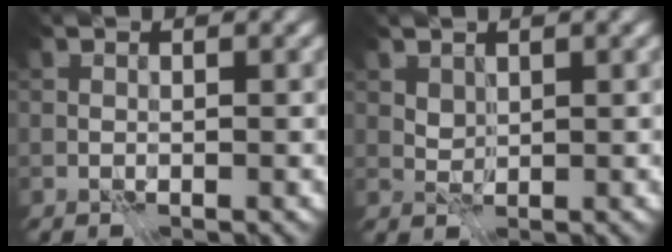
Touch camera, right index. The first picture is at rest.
{"total": 1.0, "force": [0.6, 0.6, 0.5], "torque": [-0.011, -0.005, 0.015]}